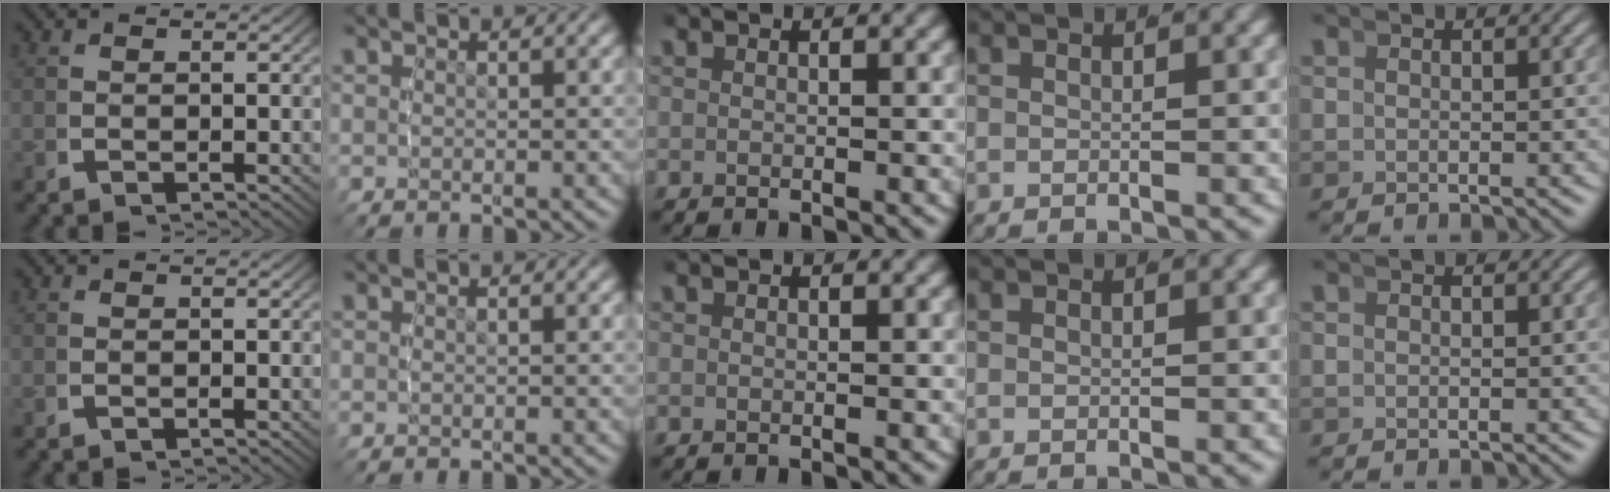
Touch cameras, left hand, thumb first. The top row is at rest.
{}